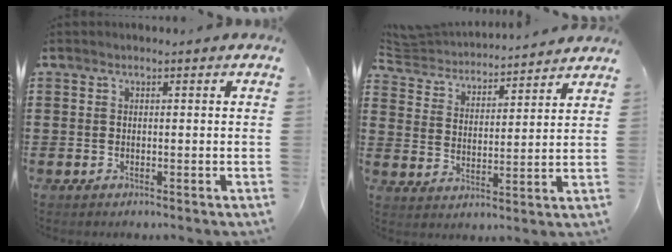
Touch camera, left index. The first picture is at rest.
{"total": 3.8, "force": [3.8, 0.3, 0.0], "torque": [-0.026, -0.031, 0.059]}